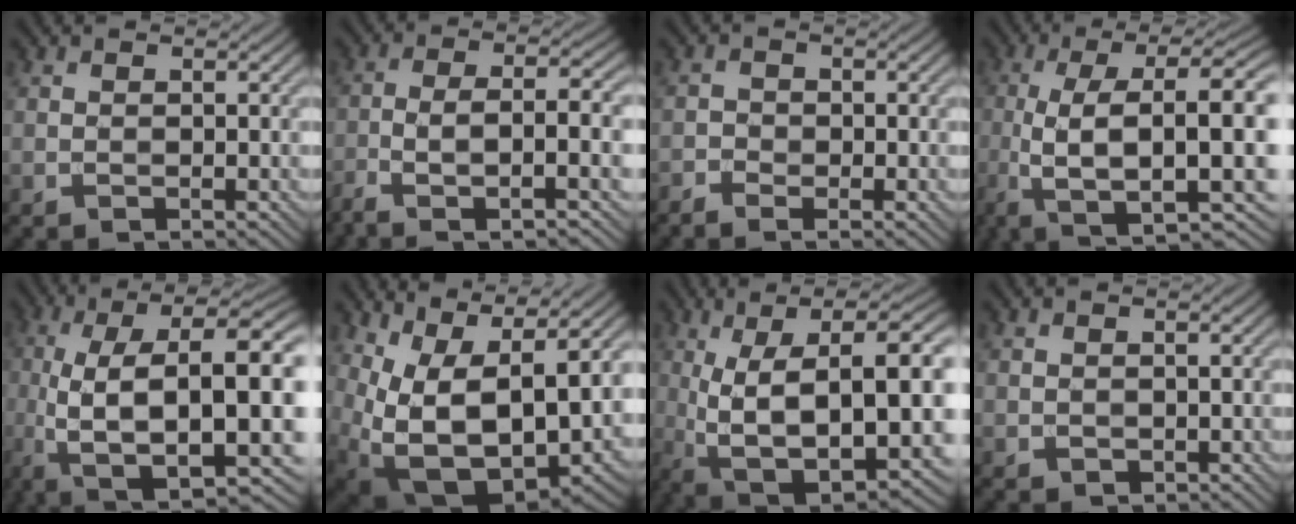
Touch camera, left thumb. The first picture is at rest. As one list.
[{"total": 8.1, "force": [-3.6, 2.1, 6.9], "torque": [-0.120, -0.005, -0.071]}, {"total": 2.3, "force": [-1.5, 1.4, 1.0], "torque": [-0.020, 0.000, -0.036]}, {"total": 15.1, "force": [-3.0, 4.5, 14.1], "torque": [-0.234, 0.007, -0.038]}, {"total": 18.8, "force": [-3.2, 6.2, 17.5], "torque": [-0.273, -0.010, -0.042]}, {"total": 17.4, "force": [1.3, 10.4, 14.0], "torque": [-0.230, -0.027, 0.066]}, {"total": 17.5, "force": [-1.8, 5.8, 16.4], "torque": [-0.247, 0.000, -0.002]}, {"total": 0.8, "force": [0.2, 0.7, 0.2], "torque": [-0.008, -0.005, 0.008]}]